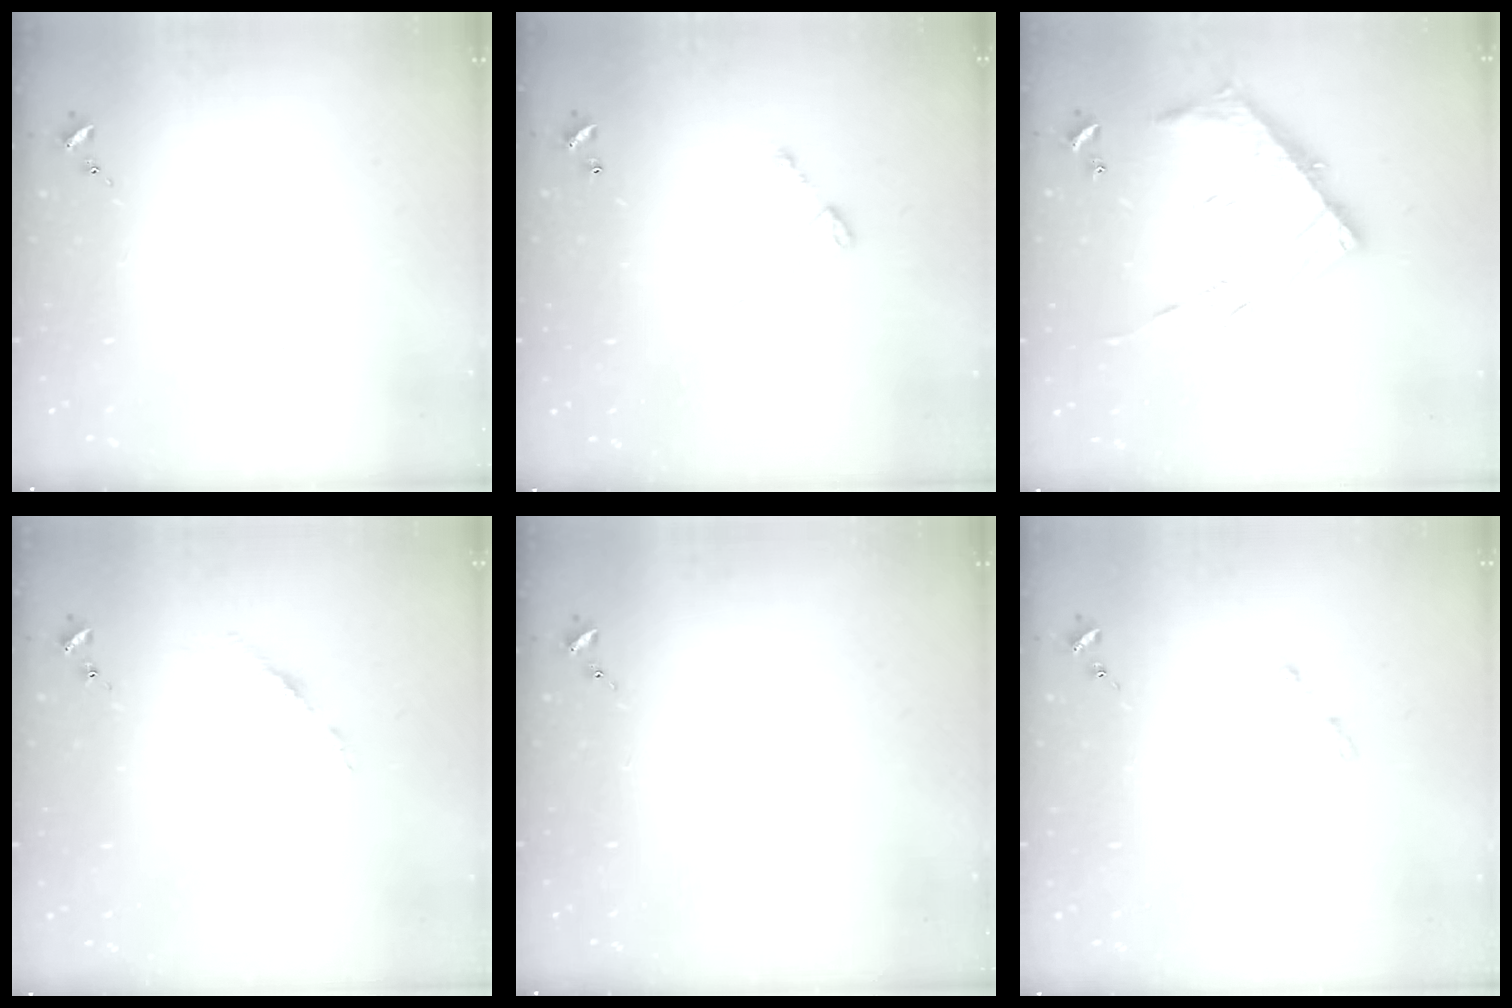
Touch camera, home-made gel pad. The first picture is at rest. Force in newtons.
{"total": 6.6, "press": 6.6, "slide": 0.3}
{"total": 17.3, "press": 17.3, "slide": 1.4}
{"total": 3.9, "press": 3.8, "slide": 0.5}
{"total": 0.0}
{"total": 3.0, "press": 2.9, "slide": 0.5}